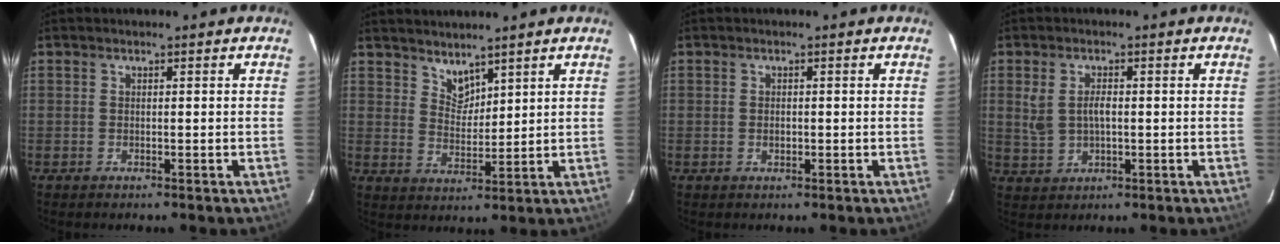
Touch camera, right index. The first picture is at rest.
{"total": 4.4, "force": [3.8, 1.8, 1.1], "torque": [-0.012, -0.002, 0.072]}
{"total": 1.0, "force": [-0.1, 0.8, 0.7], "torque": [-0.011, 0.003, -0.001]}
{"total": 4.6, "force": [0.4, 2.6, 3.8], "torque": [-0.079, 0.003, 0.015]}